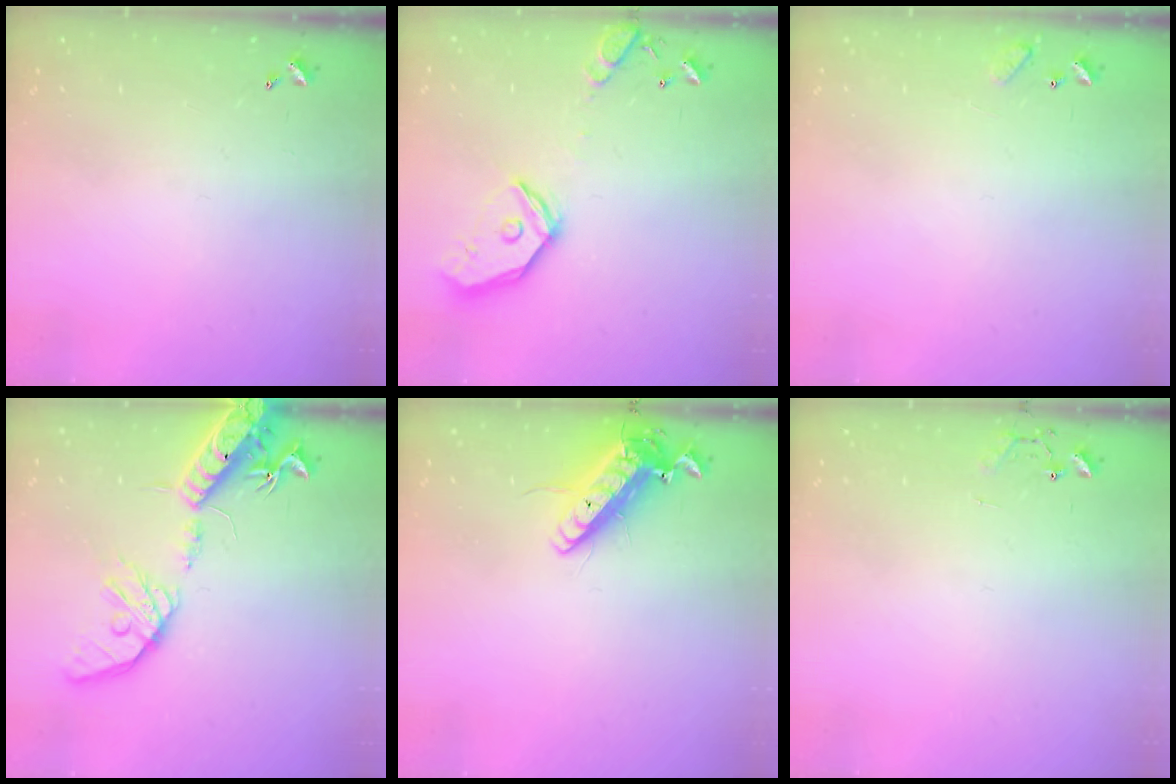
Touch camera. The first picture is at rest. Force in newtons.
{"total": 16.4, "press": 16.2, "slide": 2.5}
{"total": 6.4, "press": 6.4, "slide": 0.5}
{"total": 19.4, "press": 19.1, "slide": 3.3}
{"total": 14.5, "press": 14.2, "slide": 2.9}
{"total": 7.4, "press": 7.4, "slide": 0.6}